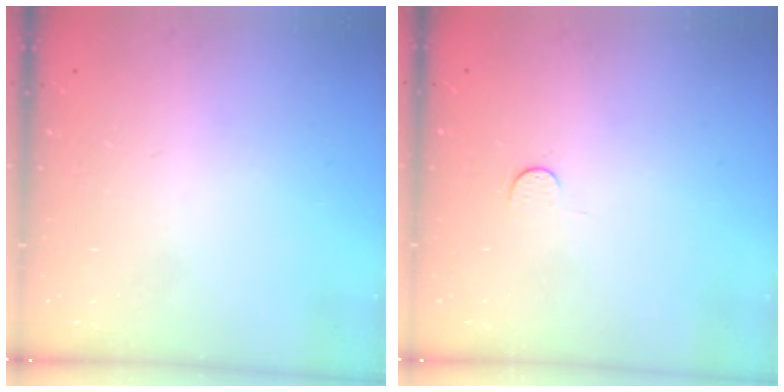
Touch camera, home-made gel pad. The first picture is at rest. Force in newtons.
{"total": 2.8, "press": 2.8, "slide": 0.4}